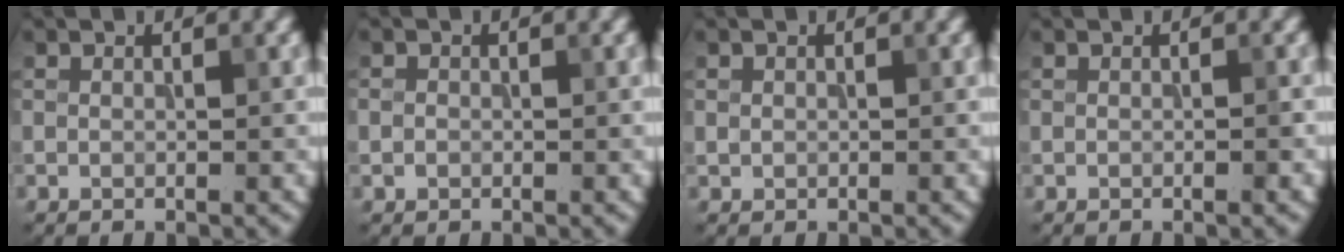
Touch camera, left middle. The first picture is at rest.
{"total": 0.8, "force": [-0.2, 0.8, 0.2], "torque": [-0.001, -0.003, -0.007]}
{"total": 0.5, "force": [0.1, 0.5, 0.1], "torque": [0.004, -0.002, 0.001]}
{"total": 0.7, "force": [-0.2, 0.0, 0.7], "torque": [-0.011, 0.002, -0.004]}